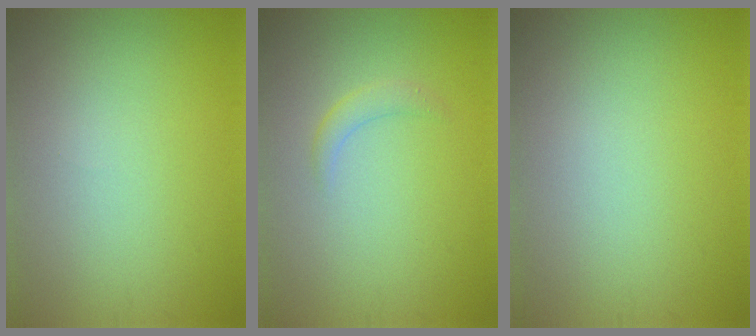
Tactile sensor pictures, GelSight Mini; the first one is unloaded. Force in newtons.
{"total": 1.4, "press": 1.4, "slide": 0.0}
{"total": 0.0}